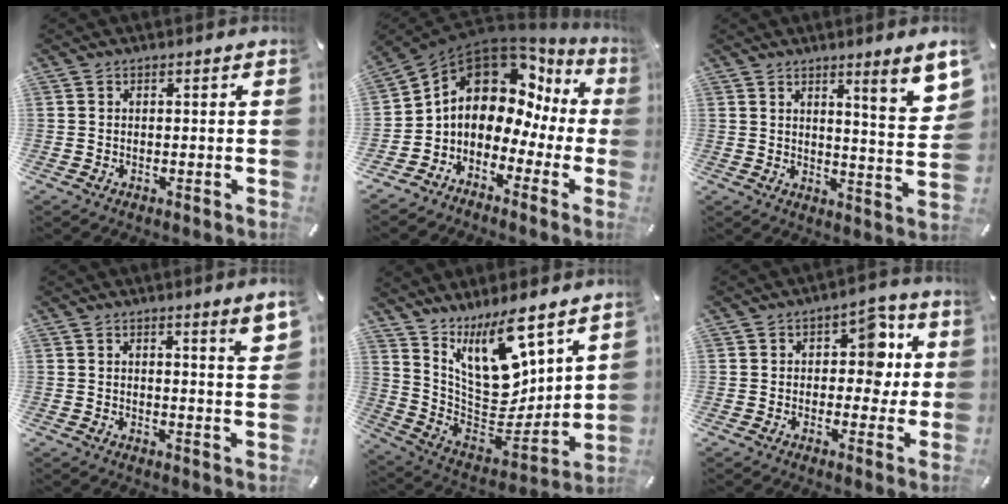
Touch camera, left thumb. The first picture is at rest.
{"total": 11.9, "force": [4.0, 9.1, 6.5], "torque": [-0.116, -0.036, 0.066]}
{"total": 8.3, "force": [5.7, 0.0, 6.1], "torque": [-0.087, -0.043, 0.088]}
{"total": 4.2, "force": [2.3, -0.1, 3.4], "torque": [-0.051, -0.017, 0.035]}
{"total": 15.2, "force": [9.6, 7.2, 9.3], "torque": [-0.158, -0.095, 0.178]}
{"total": 9.1, "force": [1.9, 6.3, 6.3], "torque": [-0.067, -0.003, 0.023]}